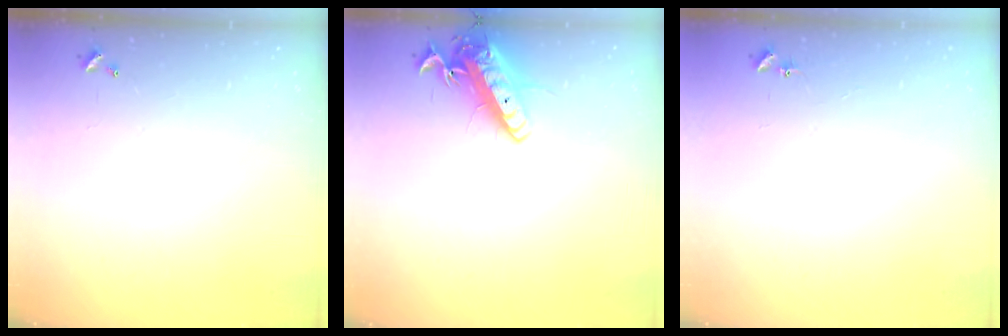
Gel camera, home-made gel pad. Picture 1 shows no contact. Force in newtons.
{"total": 13.9, "press": 13.7, "slide": 2.5}
{"total": 5.4, "press": 5.4, "slide": 0.6}